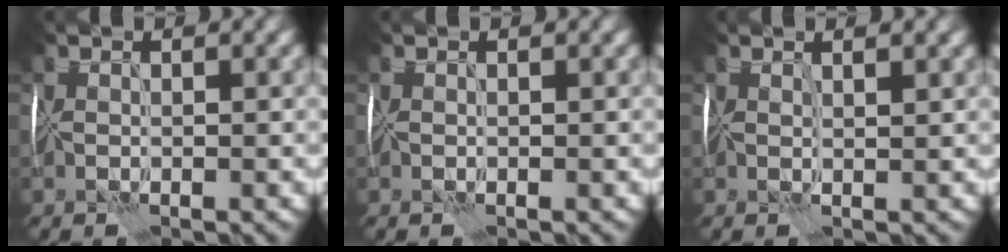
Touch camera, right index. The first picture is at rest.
{"total": 0.0}
{"total": 1.4, "force": [1.0, 0.0, 1.0], "torque": [-0.013, 0.004, 0.016]}